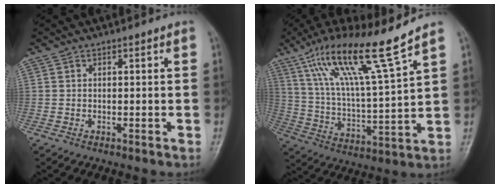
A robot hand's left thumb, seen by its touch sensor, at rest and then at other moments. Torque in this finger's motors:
{"motor_torque": [0.31, 0.31, 1.48, -1.30, 0.60]}